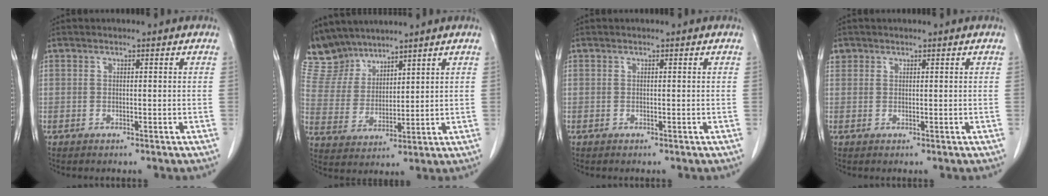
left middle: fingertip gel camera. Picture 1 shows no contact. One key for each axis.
{"total": 8.2, "fx": 7.6, "fy": 3.0, "fz": 0.7, "tx": -0.028, "ty": 0.014, "tz": 0.169}
{"total": 0.0}
{"total": 1.3, "fx": 0.8, "fy": 1.0, "fz": 0.1, "tx": 0.008, "ty": 0.010, "tz": 0.012}